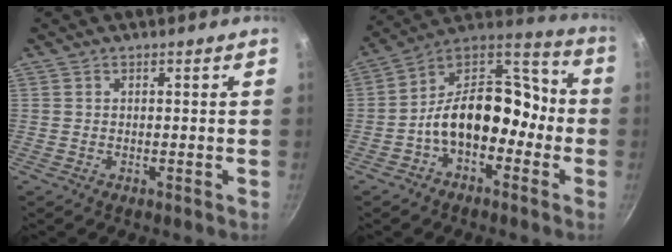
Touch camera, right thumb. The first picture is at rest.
{"total": 17.4, "force": [-3.4, 10.7, 13.2], "torque": [-0.180, 0.068, -0.065]}